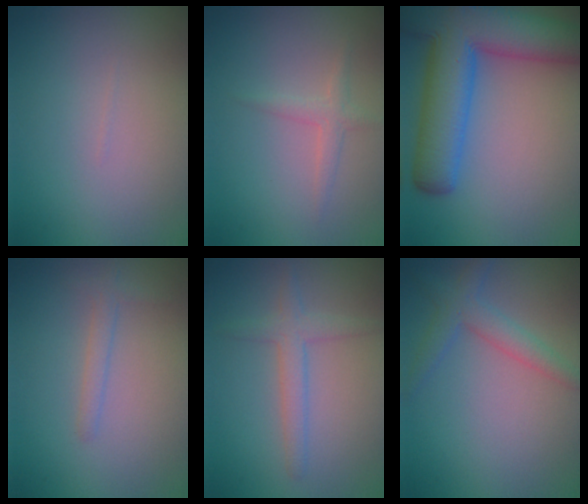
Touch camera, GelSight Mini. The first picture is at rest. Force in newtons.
{"total": 1.3, "press": 1.3, "slide": 0.0}
{"total": 11.5, "press": 11.5, "slide": 0.6}
{"total": 1.2, "press": 1.2, "slide": 0.0}
{"total": 2.3, "press": 2.3, "slide": 0.1}
{"total": 2.6, "press": 2.6, "slide": 0.2}